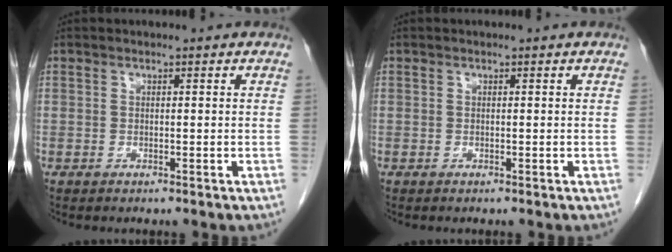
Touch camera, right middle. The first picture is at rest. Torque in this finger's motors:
{"motor_torque": [-0.27, 0.04, -0.04, -0.01]}